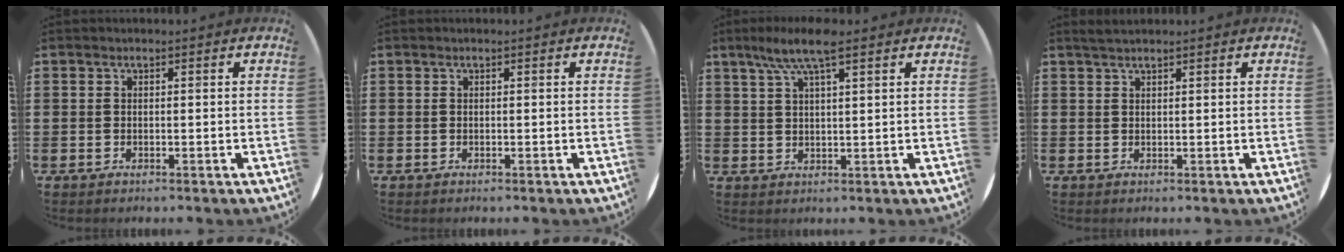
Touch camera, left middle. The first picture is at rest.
{"total": 0.0}
{"total": 6.2, "force": [4.2, 1.1, 4.5], "torque": [-0.097, 0.004, 0.073]}
{"total": 1.1, "force": [1.1, -0.1, 0.4], "torque": [-0.008, 0.001, 0.020]}